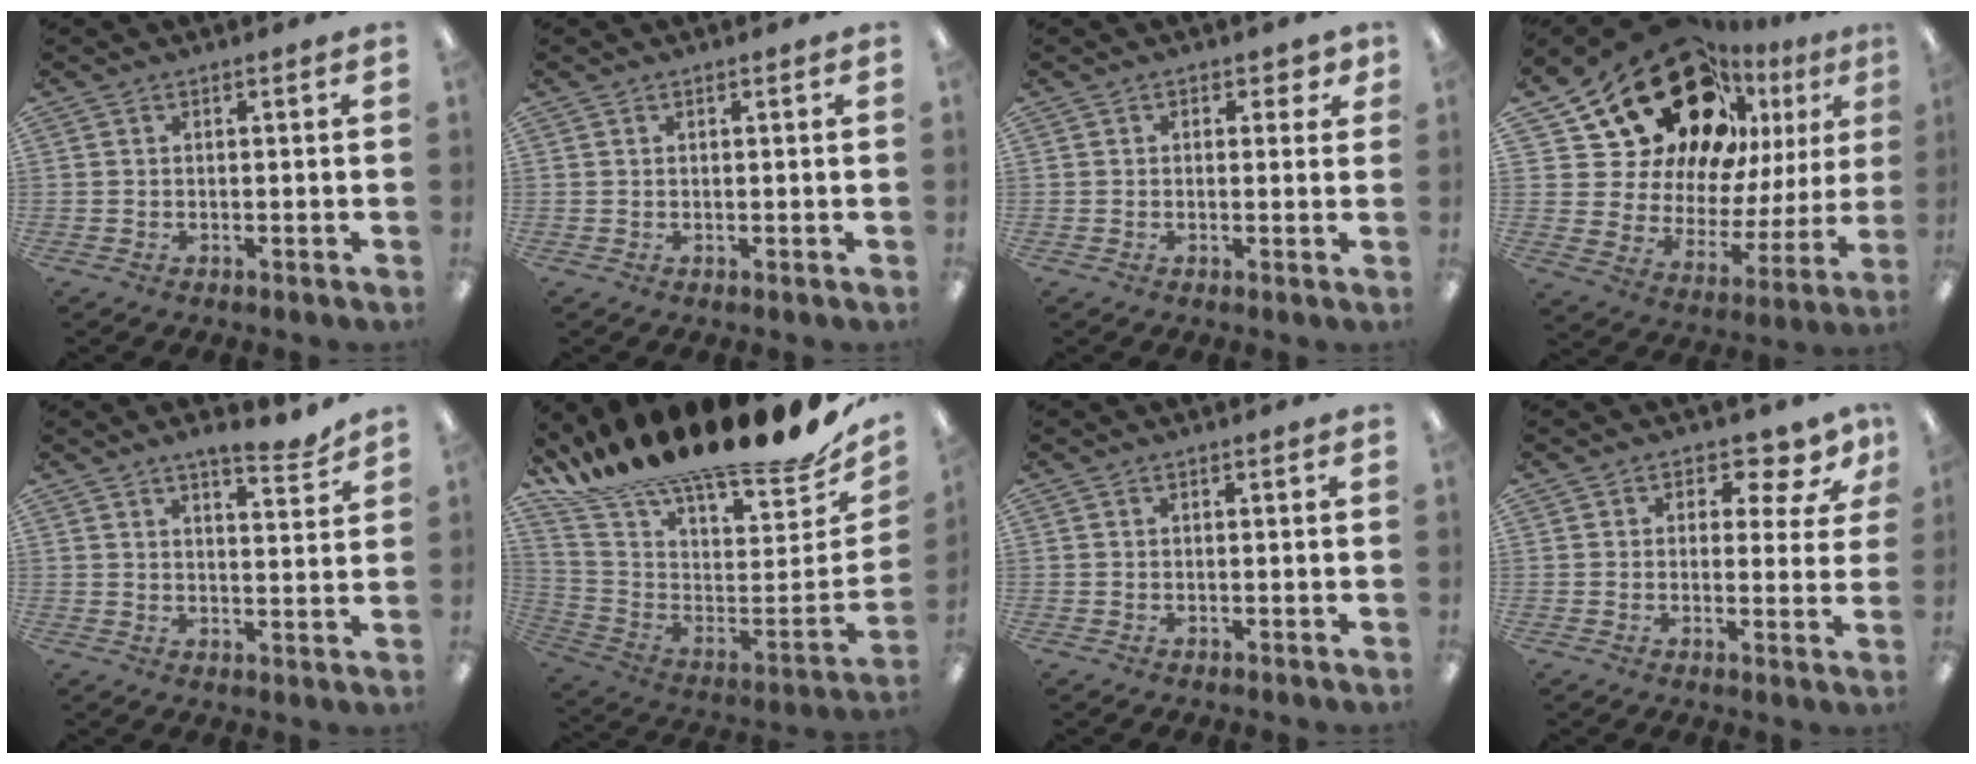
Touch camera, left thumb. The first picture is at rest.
{"total": 0.5, "force": [0.3, 0.2, 0.4], "torque": [-0.008, 0.002, 0.005]}
{"total": 2.4, "force": [1.0, 1.6, 1.4], "torque": [-0.011, 0.001, 0.013]}
{"total": 26.6, "force": [19.3, 14.1, 11.7], "torque": [-0.183, -0.129, 0.359]}
{"total": 6.3, "force": [5.2, 1.5, 3.1], "torque": [-0.033, -0.037, 0.086]}
{"total": 19.6, "force": [14.8, 4.2, 12.1], "torque": [-0.169, -0.134, 0.247]}
{"total": 0.0}
{"total": 6.0, "force": [3.5, 3.5, 3.4], "torque": [-0.042, -0.021, 0.055]}